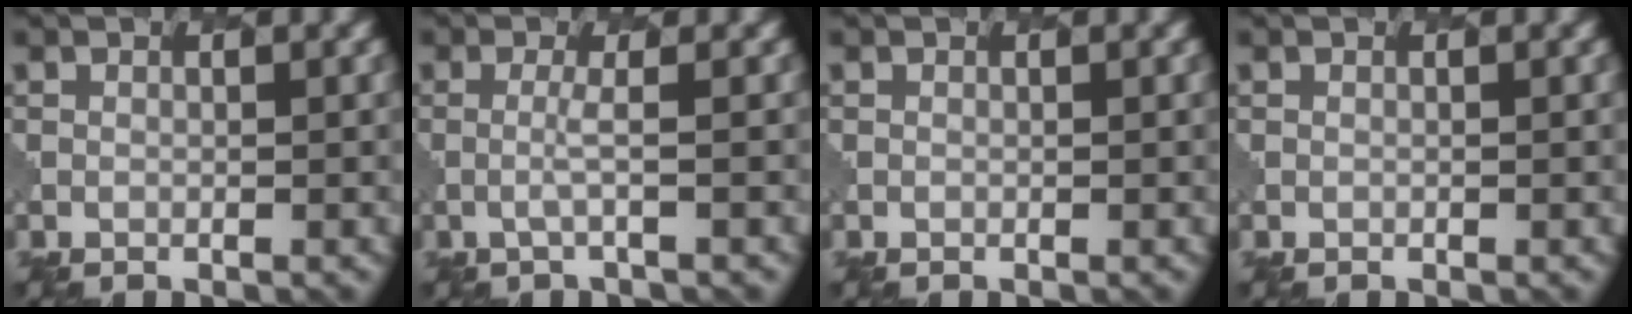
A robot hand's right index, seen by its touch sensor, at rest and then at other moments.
{"total": 1.2, "force": [-0.1, 0.1, 1.2], "torque": [-0.025, -0.002, -0.007]}
{"total": 0.0}
{"total": 0.0}